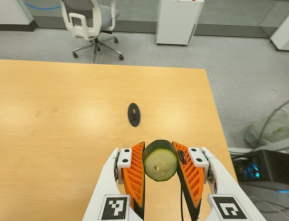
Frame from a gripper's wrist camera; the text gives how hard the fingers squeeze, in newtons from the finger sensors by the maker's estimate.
{"total": 11.1, "left": 10.0, "right": 12.2}